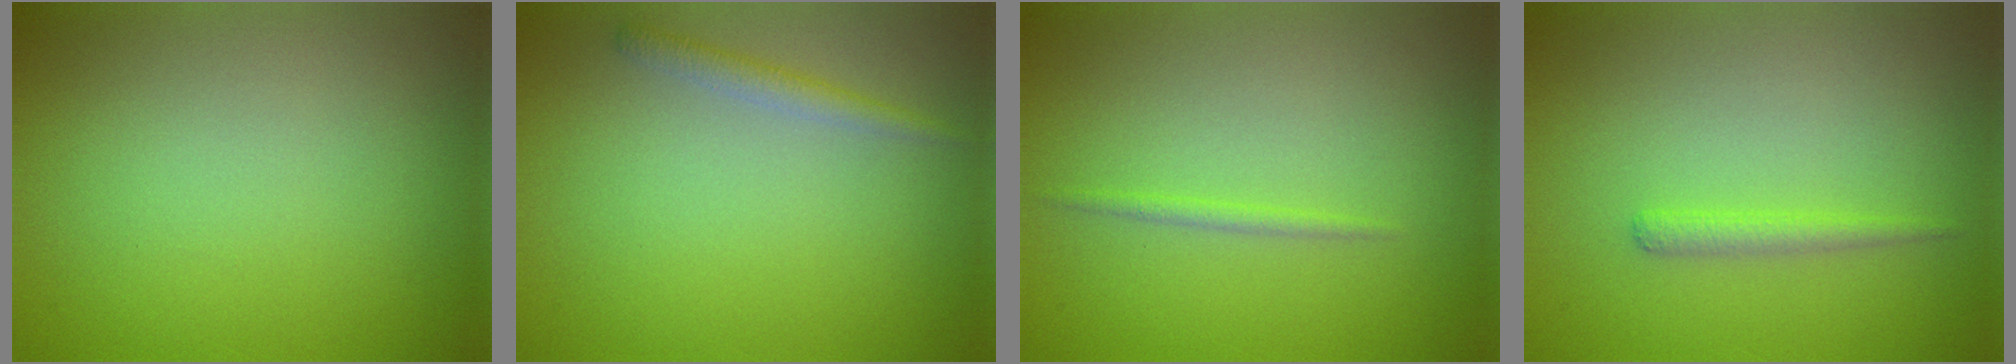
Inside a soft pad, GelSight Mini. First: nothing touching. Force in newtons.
{"total": 1.4, "press": 1.4, "slide": 0.1}
{"total": 0.8, "press": 0.8, "slide": 0.0}
{"total": 1.3, "press": 1.3, "slide": 0.0}